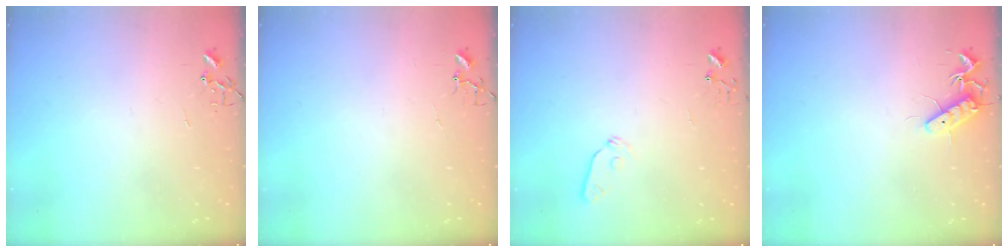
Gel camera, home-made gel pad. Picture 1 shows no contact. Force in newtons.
{"total": 3.7, "press": 3.7, "slide": 0.3}
{"total": 6.0, "press": 5.9, "slide": 0.9}
{"total": 11.5, "press": 11.5, "slide": 1.0}